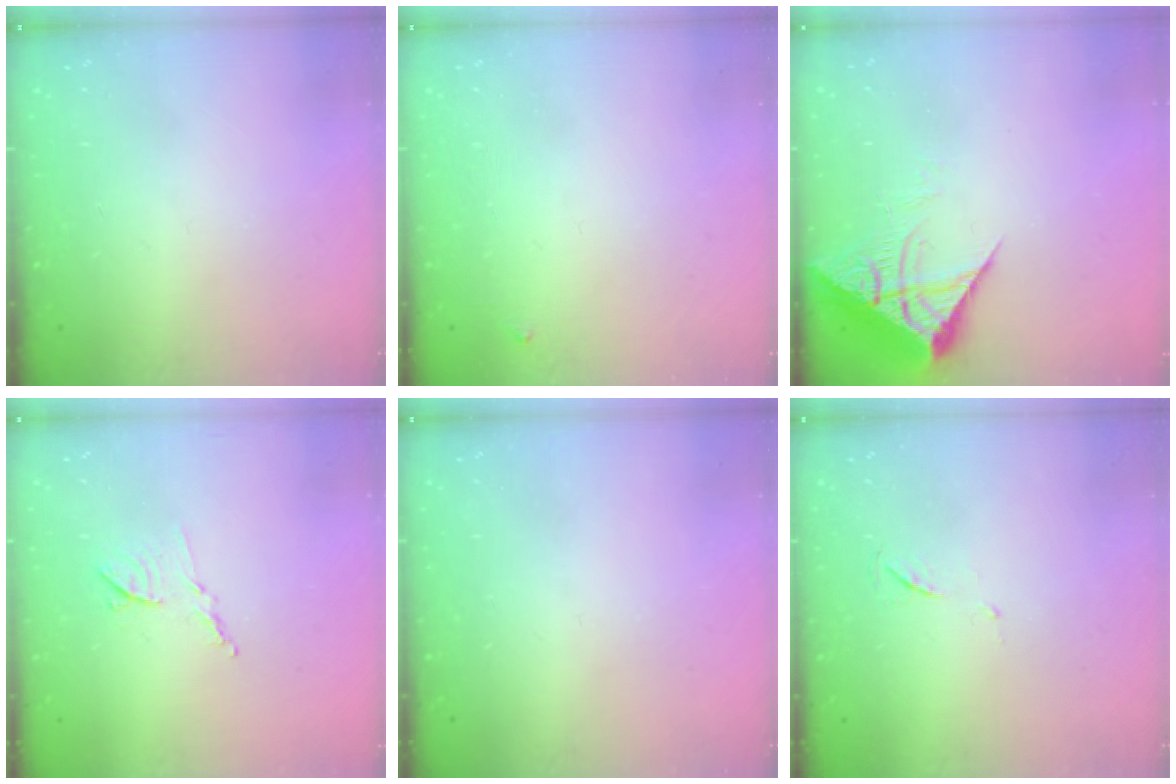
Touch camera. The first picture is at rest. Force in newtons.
{"total": 3.5, "press": 3.4, "slide": 0.4}
{"total": 7.2, "press": 7.1, "slide": 0.9}
{"total": 7.7, "press": 7.7, "slide": 0.5}
{"total": 0.0}
{"total": 4.1, "press": 4.1, "slide": 0.6}